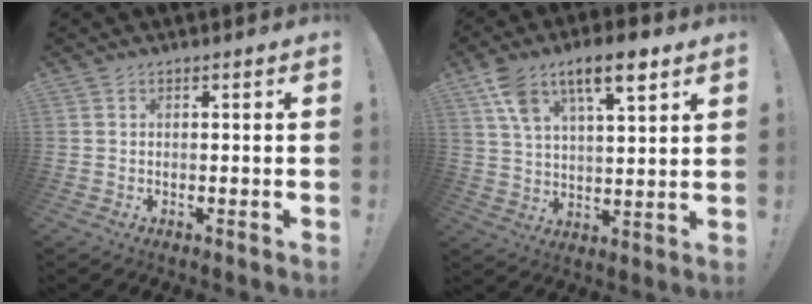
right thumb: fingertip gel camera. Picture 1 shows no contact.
{"total": 12.6, "force": [7.5, 5.0, 8.8], "torque": [-0.151, -0.022, 0.130]}